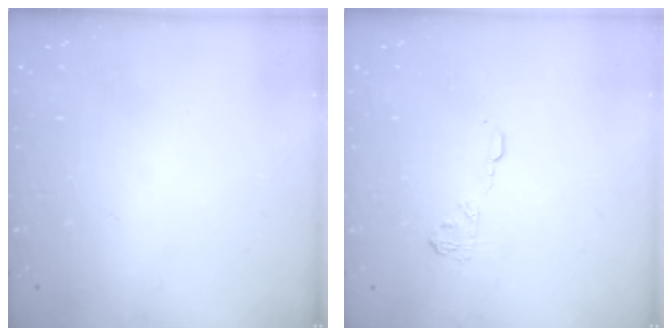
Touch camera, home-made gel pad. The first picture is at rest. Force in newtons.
{"total": 5.2, "press": 4.9, "slide": 1.5}